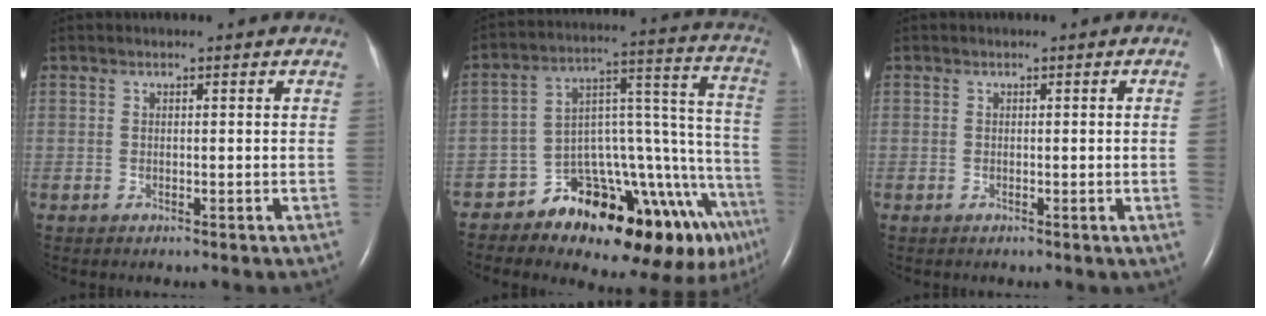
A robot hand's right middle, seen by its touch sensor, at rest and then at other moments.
{"total": 21.0, "force": [-13.8, 5.4, 15.0], "torque": [-0.116, 0.071, -0.193]}
{"total": 1.8, "force": [-0.2, -0.8, 1.6], "torque": [-0.019, -0.001, -0.002]}